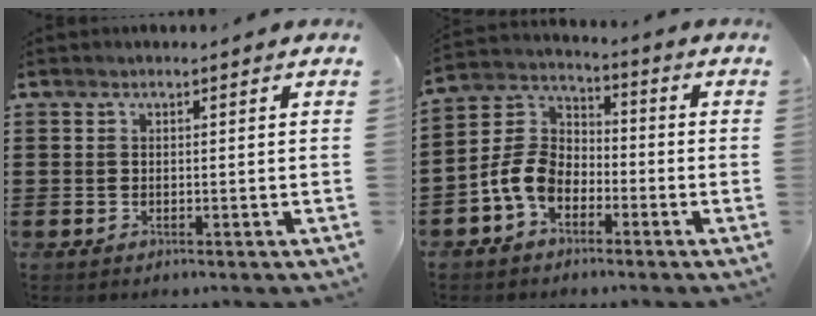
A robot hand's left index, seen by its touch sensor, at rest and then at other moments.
{"total": 7.6, "force": [-3.7, 5.0, 4.3], "torque": [-0.128, 0.003, -0.084]}